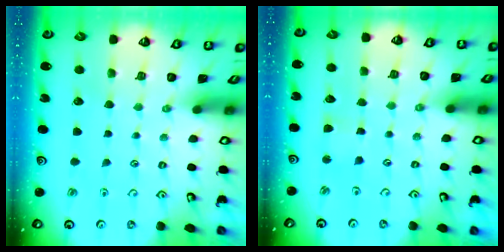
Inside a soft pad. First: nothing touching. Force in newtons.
{"total": 2.8, "press": 2.8, "slide": 0.4}